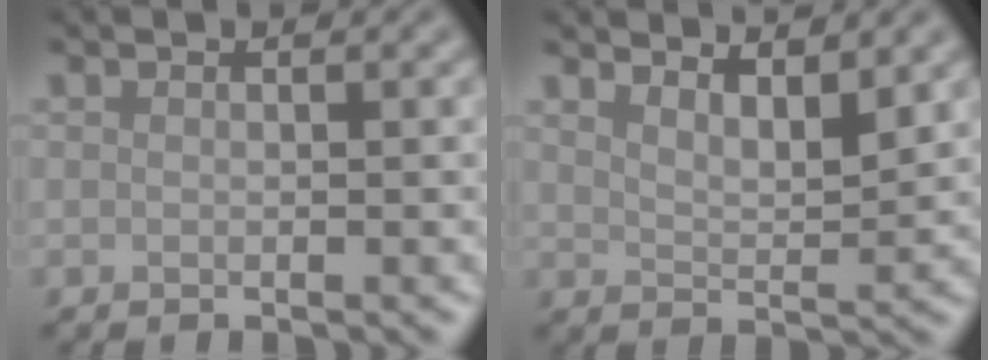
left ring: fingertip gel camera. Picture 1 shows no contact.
{"total": 3.9, "force": [3.2, 1.0, 2.0], "torque": [-0.027, -0.003, 0.046]}